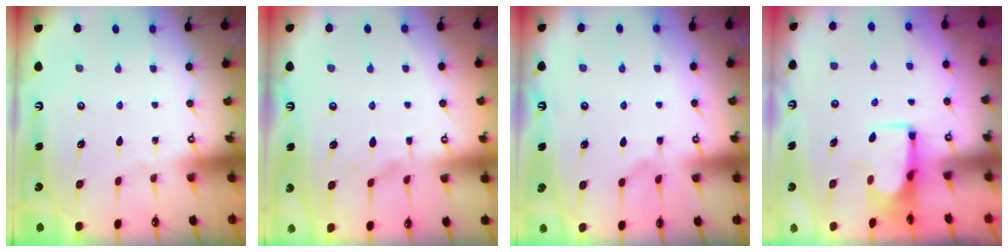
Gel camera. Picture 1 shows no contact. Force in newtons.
{"total": 1.1, "press": 0.6, "slide": 0.9}
{"total": 3.8, "press": 3.8, "slide": 0.3}
{"total": 4.0, "press": 3.9, "slide": 0.4}